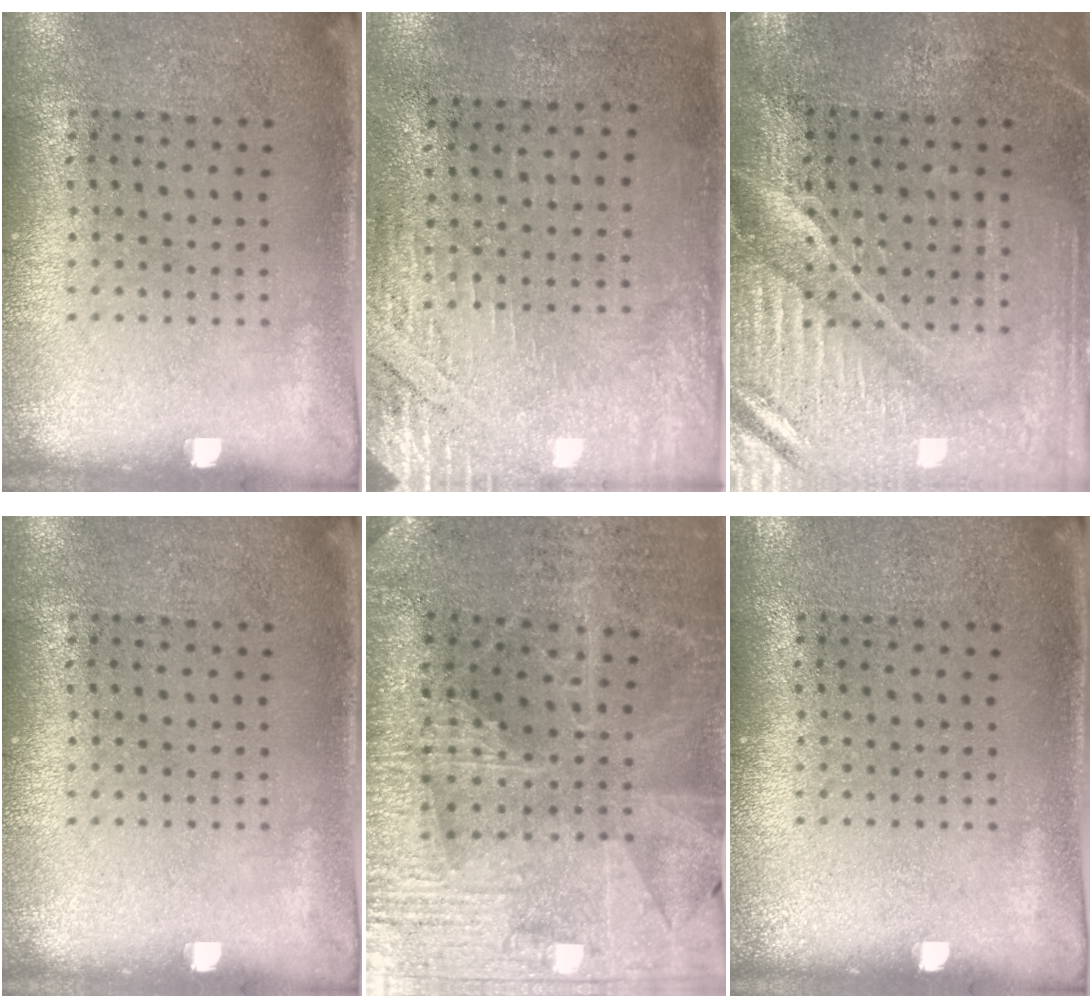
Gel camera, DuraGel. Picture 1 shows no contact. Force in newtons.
{"total": 2.8, "press": 2.4, "slide": 1.4}
{"total": 4.0, "press": 3.8, "slide": 1.5}
{"total": 0.0}
{"total": 2.9, "press": 2.9, "slide": 0.6}
{"total": 0.0}